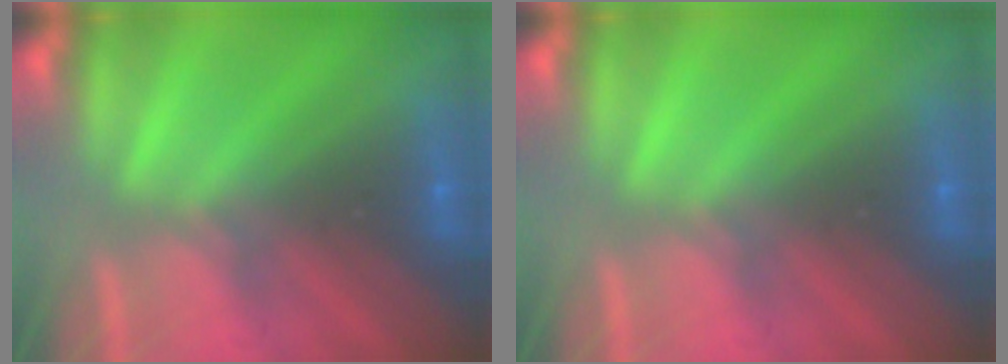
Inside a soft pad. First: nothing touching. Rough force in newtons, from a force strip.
{"total": 0.0}